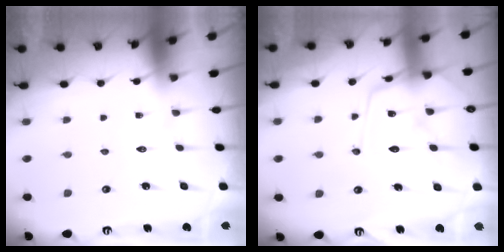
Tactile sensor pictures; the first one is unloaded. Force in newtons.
{"total": 15.3, "press": 15.3, "slide": 1.4}